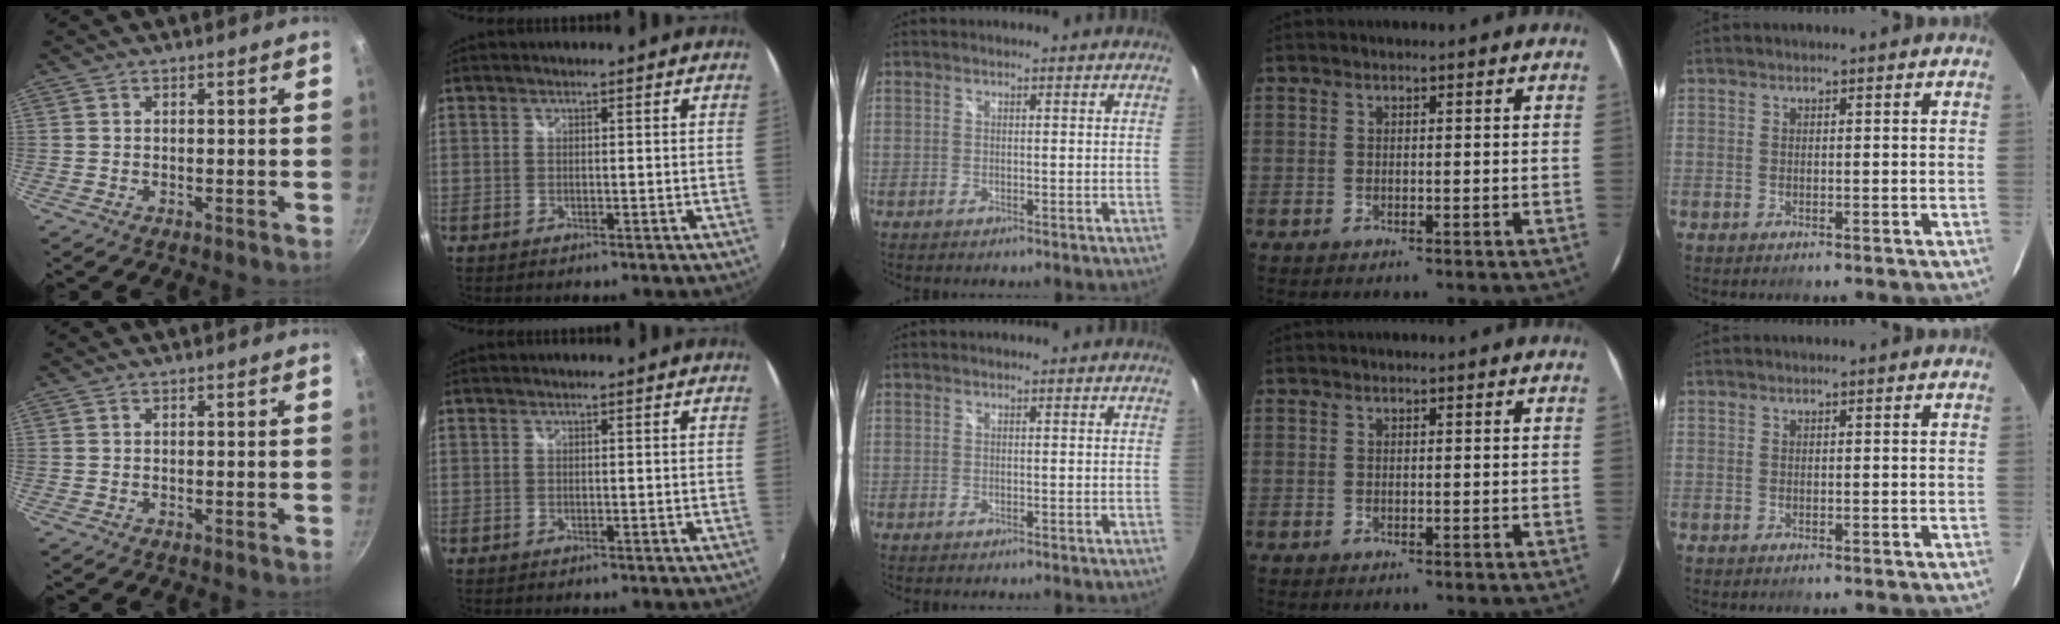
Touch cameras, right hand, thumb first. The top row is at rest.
{}